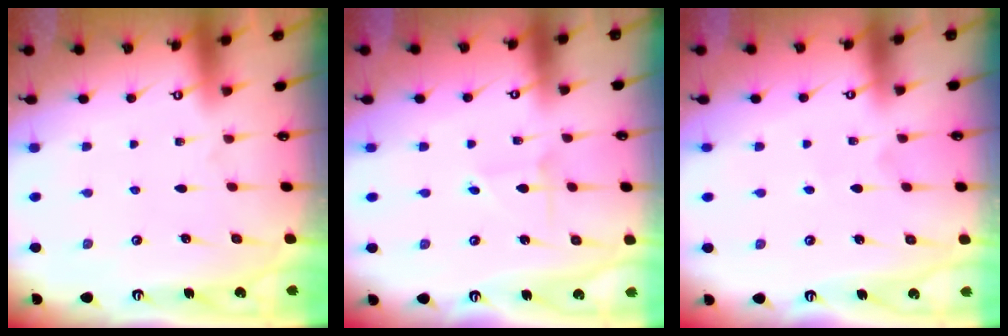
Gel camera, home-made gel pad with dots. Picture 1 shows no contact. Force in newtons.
{"total": 1.3, "press": 1.3, "slide": 0.1}
{"total": 2.8, "press": 2.7, "slide": 0.3}